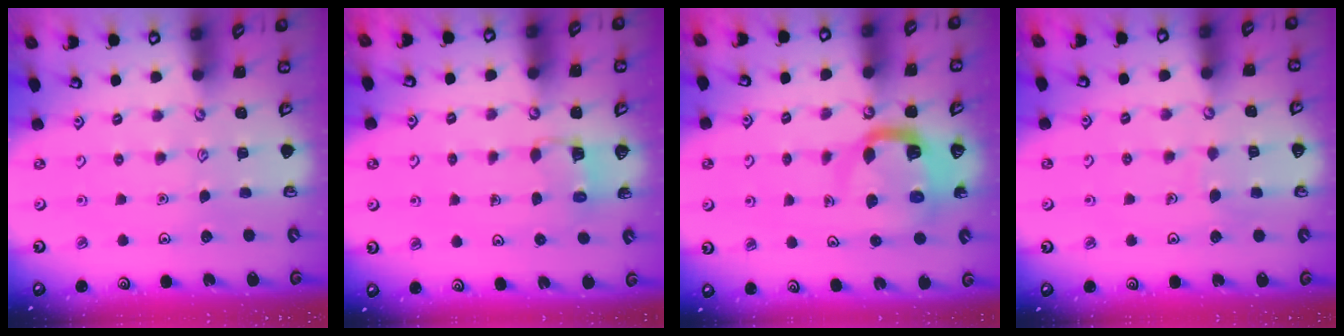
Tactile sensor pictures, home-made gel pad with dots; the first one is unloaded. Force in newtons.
{"total": 3.3, "press": 3.3, "slide": 0.3}
{"total": 7.1, "press": 7.0, "slide": 1.0}
{"total": 4.9, "press": 4.9, "slide": 0.3}